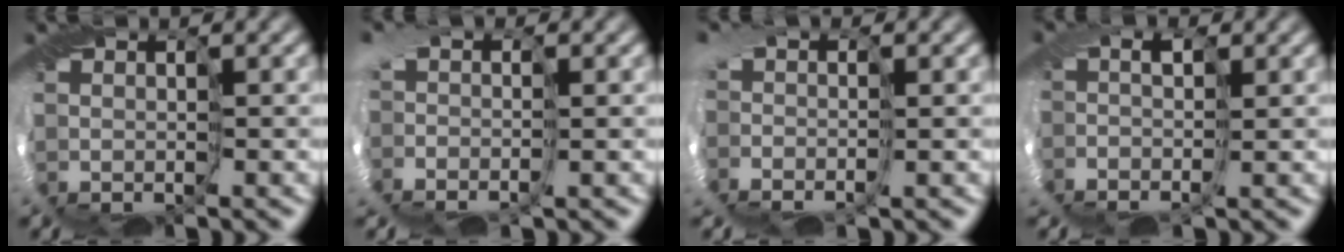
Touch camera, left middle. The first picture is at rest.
{"total": 2.0, "force": [-0.4, 1.1, 1.6], "torque": [-0.029, 0.007, -0.018]}
{"total": 1.9, "force": [-0.5, 1.1, 1.5], "torque": [-0.025, 0.005, -0.020]}
{"total": 0.8, "force": [-0.2, 0.4, 0.7], "torque": [0.001, 0.010, -0.011]}